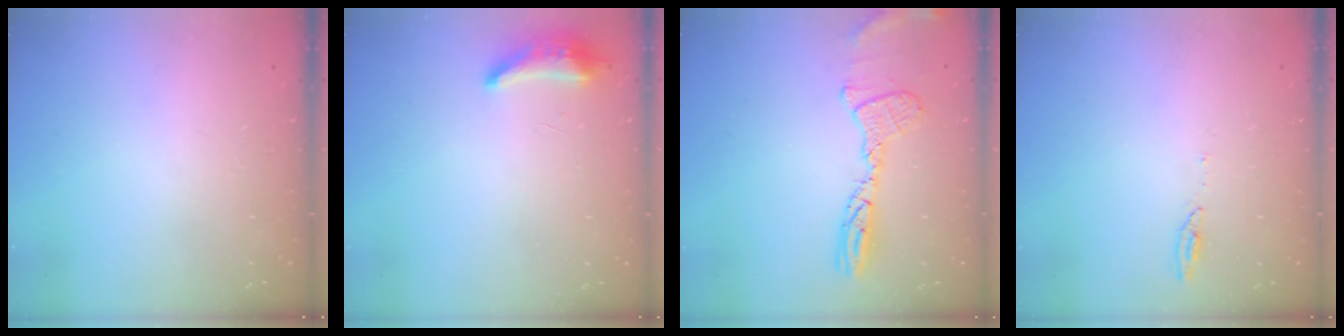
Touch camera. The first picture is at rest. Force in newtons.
{"total": 8.3, "press": 8.1, "slide": 1.5}
{"total": 12.1, "press": 12.0, "slide": 0.9}
{"total": 3.5, "press": 3.5, "slide": 0.3}